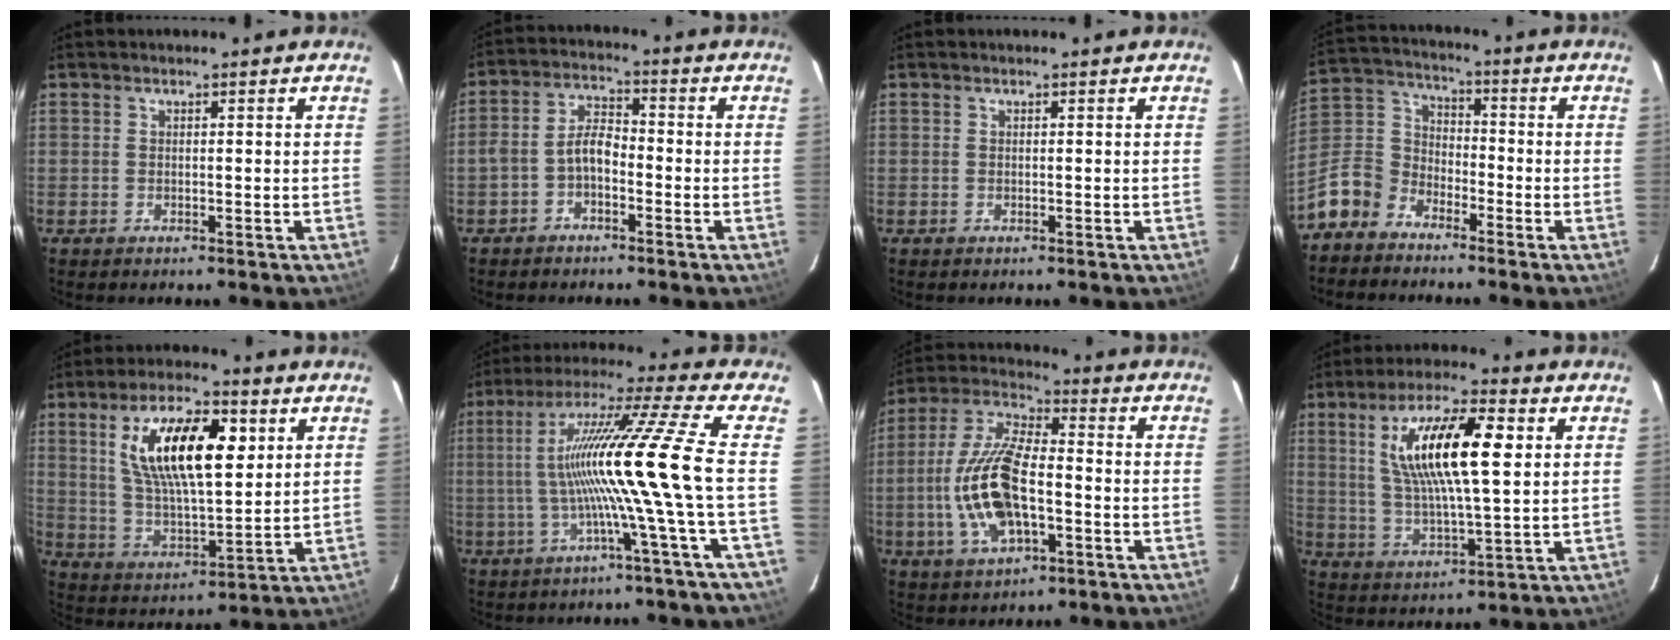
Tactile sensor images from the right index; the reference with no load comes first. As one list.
[{"total": 4.9, "force": [-2.3, 2.5, 3.6], "torque": [-0.076, 0.019, -0.046]}, {"total": 0.0}, {"total": 10.1, "force": [-7.3, 6.5, 2.4], "torque": [-0.069, 0.039, -0.158]}, {"total": 17.6, "force": [5.9, 6.6, 15.2], "torque": [-0.273, 0.015, 0.114]}, {"total": 15.4, "force": [-1.9, -3.5, 14.9], "torque": [-0.258, 0.000, -0.032]}, {"total": 16.0, "force": [-3.3, 6.8, 14.1], "torque": [-0.300, 0.002, -0.062]}, {"total": 16.4, "force": [4.4, 4.3, 15.1], "torque": [-0.279, 0.011, 0.083]}]